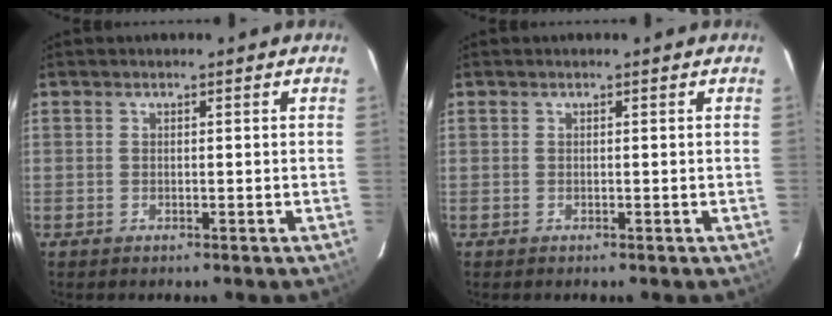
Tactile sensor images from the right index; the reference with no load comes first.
{"total": 0.0}